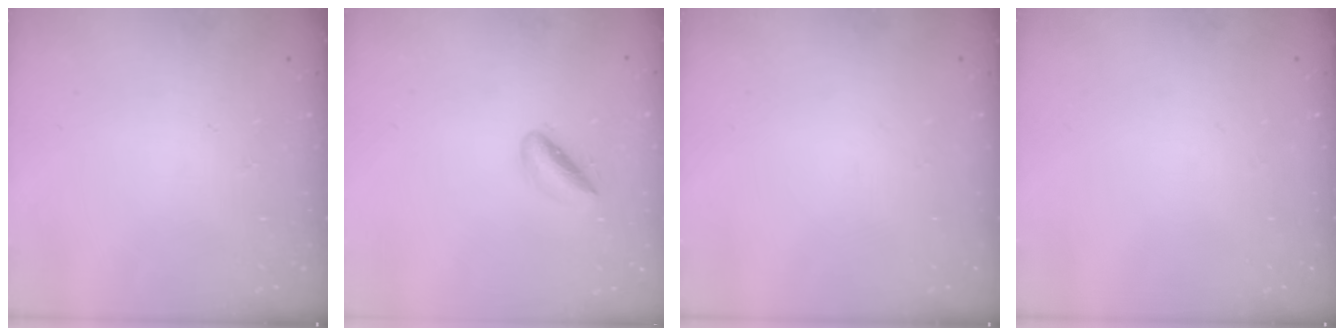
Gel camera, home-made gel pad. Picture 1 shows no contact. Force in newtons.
{"total": 3.9, "press": 3.7, "slide": 1.2}
{"total": 0.0}
{"total": 0.0}